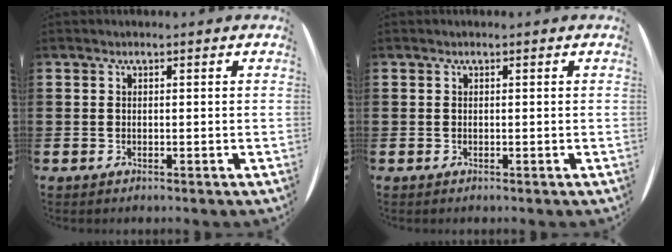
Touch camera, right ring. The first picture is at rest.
{"total": 0.0}